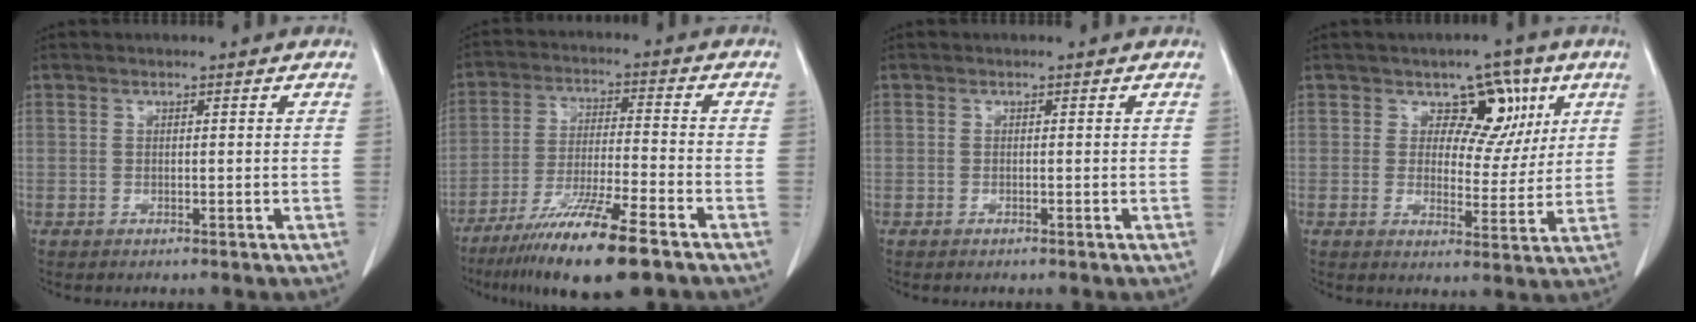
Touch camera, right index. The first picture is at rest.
{"total": 13.4, "force": [-8.8, 0.5, 10.1], "torque": [-0.189, -0.037, -0.156]}
{"total": 0.0}
{"total": 7.3, "force": [3.4, 5.1, 4.0], "torque": [-0.030, 0.007, 0.047]}